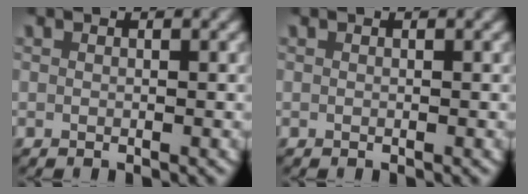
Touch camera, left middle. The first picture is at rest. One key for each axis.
{"total": 0.0}